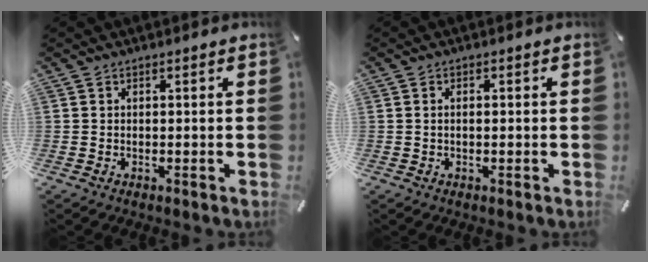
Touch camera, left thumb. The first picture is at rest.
{"total": 1.2, "force": [-0.1, 0.5, 1.0], "torque": [-0.020, 0.002, -0.002]}